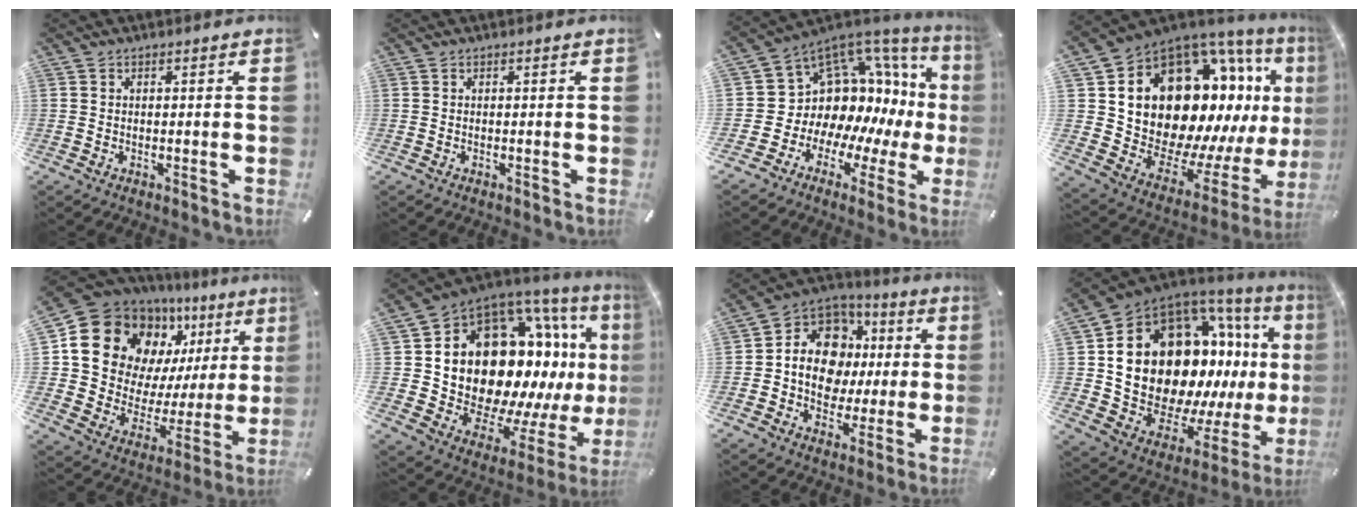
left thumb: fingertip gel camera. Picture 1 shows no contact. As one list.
[{"total": 0.0}, {"total": 13.7, "force": [2.7, 11.8, 6.4], "torque": [-0.110, -0.072, 0.072]}, {"total": 18.7, "force": [8.3, 13.2, 10.3], "torque": [-0.174, -0.098, 0.167]}, {"total": 16.9, "force": [9.6, 12.6, 6.0], "torque": [-0.095, -0.083, 0.186]}, {"total": 19.7, "force": [5.7, 14.4, 12.2], "torque": [-0.228, -0.091, 0.130]}, {"total": 13.7, "force": [1.1, 11.7, 7.1], "torque": [-0.125, -0.013, 0.027]}, {"total": 22.3, "force": [5.7, 16.7, 13.8], "torque": [-0.237, -0.086, 0.148]}]